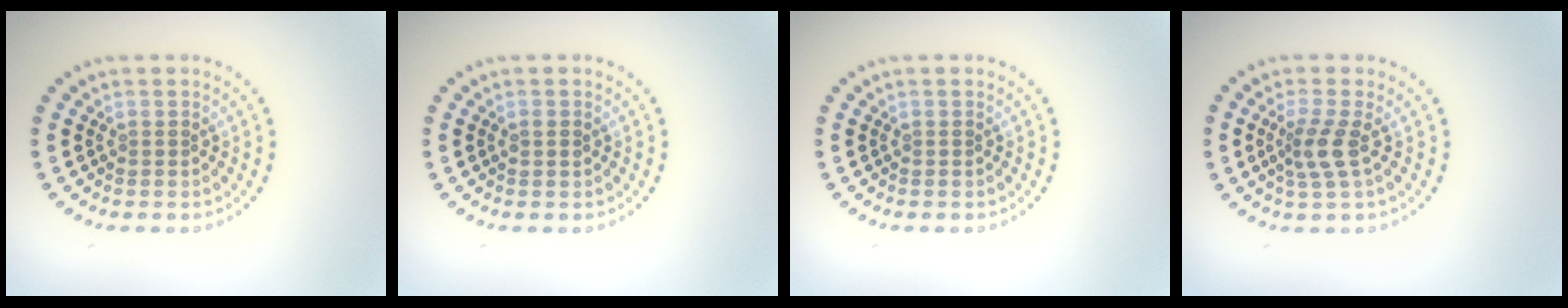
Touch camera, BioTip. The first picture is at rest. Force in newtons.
{"total": 0.9, "press": 0.9, "slide": 0.1}
{"total": 0.0}
{"total": 2.5, "press": 1.9, "slide": 1.7}